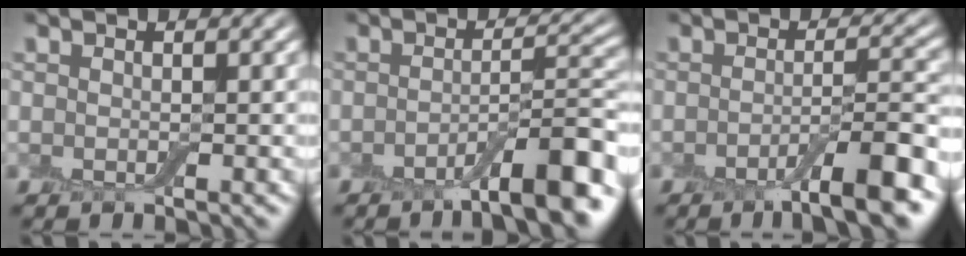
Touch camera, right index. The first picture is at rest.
{"total": 7.4, "force": [-4.0, 1.5, 6.0], "torque": [-0.078, 0.010, -0.063]}
{"total": 6.6, "force": [-3.4, 1.3, 5.6], "torque": [-0.077, 0.006, -0.054]}